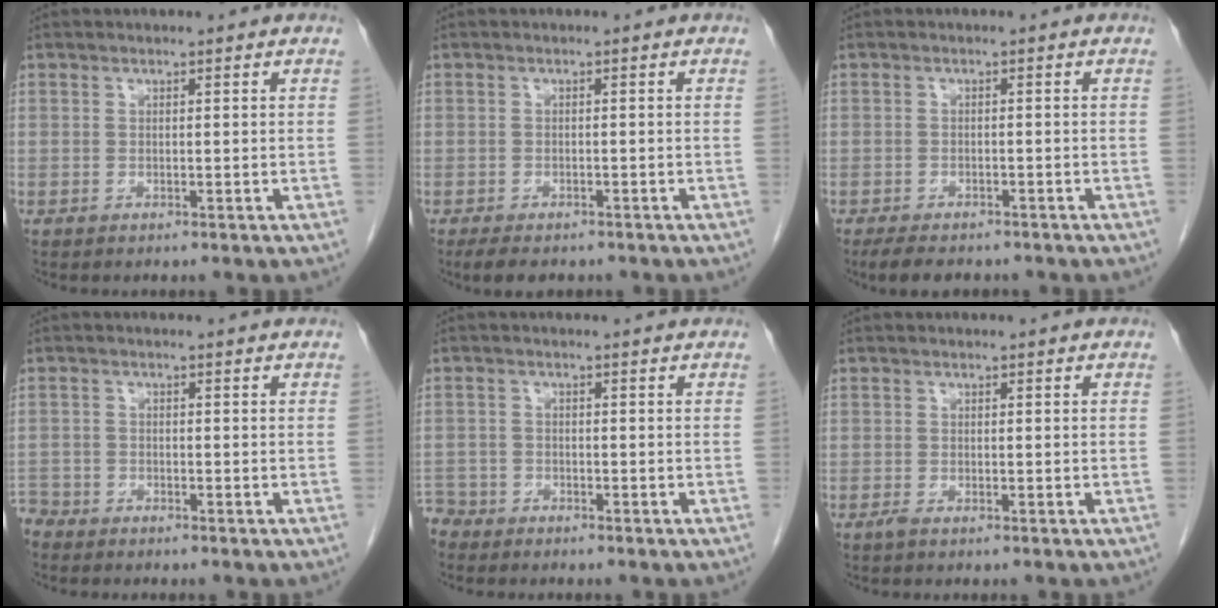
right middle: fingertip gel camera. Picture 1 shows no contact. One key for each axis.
{"total": 4.8, "fx": -3.7, "fy": 1.9, "fz": 2.2, "tx": -0.036, "ty": -0.009, "tz": -0.049}
{"total": 5.9, "fx": -4.8, "fy": 2.2, "fz": 2.5, "tx": -0.042, "ty": -0.009, "tz": -0.064}
{"total": 2.6, "fx": -2.5, "fy": 0.8, "fz": 0.1, "tx": 0.008, "ty": -0.004, "tz": -0.047}
{"total": 3.0, "fx": -2.7, "fy": 1.3, "fz": -0.1, "tx": 0.010, "ty": -0.001, "tz": -0.051}
{"total": 0.6, "fx": -0.5, "fy": 0.0, "fz": 0.4, "tx": -0.011, "ty": -0.001, "tz": -0.009}